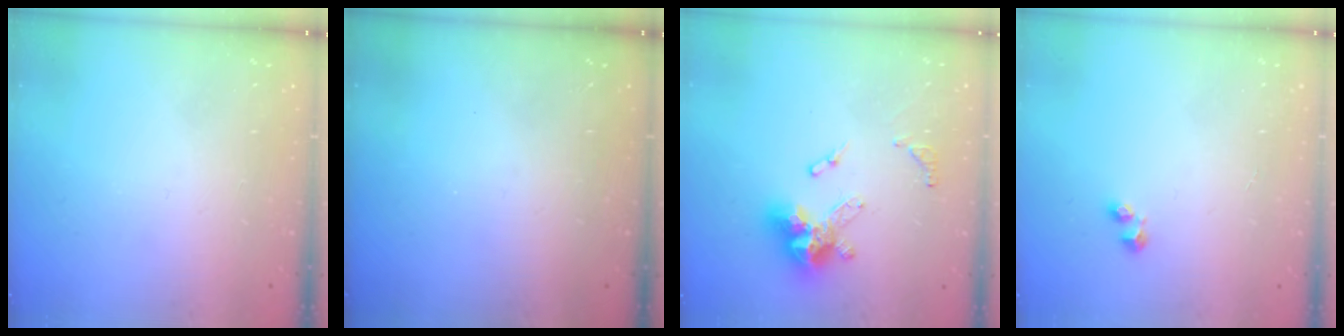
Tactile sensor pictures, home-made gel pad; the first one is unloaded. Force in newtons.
{"total": 0.0}
{"total": 13.5, "press": 13.4, "slide": 1.3}
{"total": 1.7, "press": 1.6, "slide": 0.6}